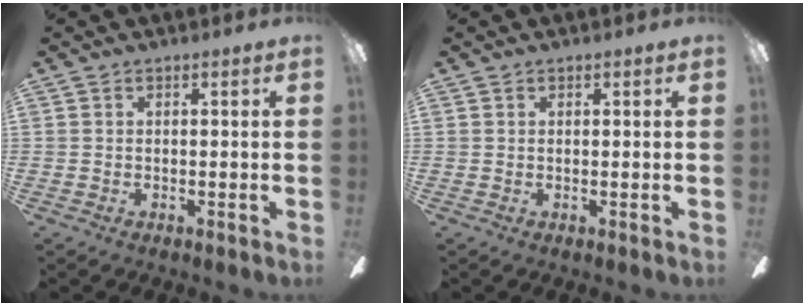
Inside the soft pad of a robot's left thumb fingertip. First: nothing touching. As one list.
[{"total": 0.0}]